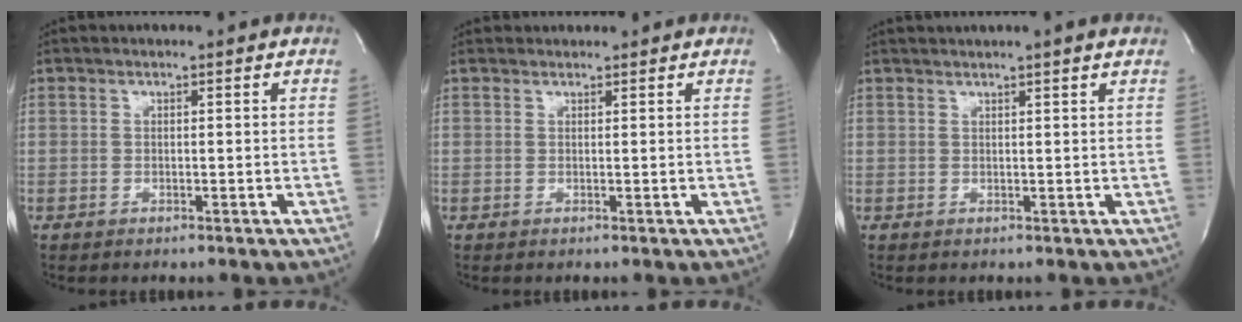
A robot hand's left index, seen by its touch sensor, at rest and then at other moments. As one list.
[{"total": 1.2, "force": [1.1, 0.3, -0.2], "torque": [-0.005, 0.014, 0.021]}, {"total": 4.4, "force": [3.7, -0.5, 2.3], "torque": [-0.035, 0.027, 0.052]}]